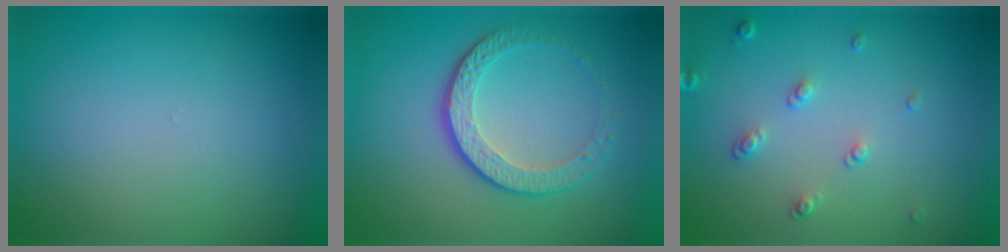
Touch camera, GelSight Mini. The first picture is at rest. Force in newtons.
{"total": 4.1, "press": 3.0, "slide": 2.8}
{"total": 1.5, "press": 1.0, "slide": 1.1}